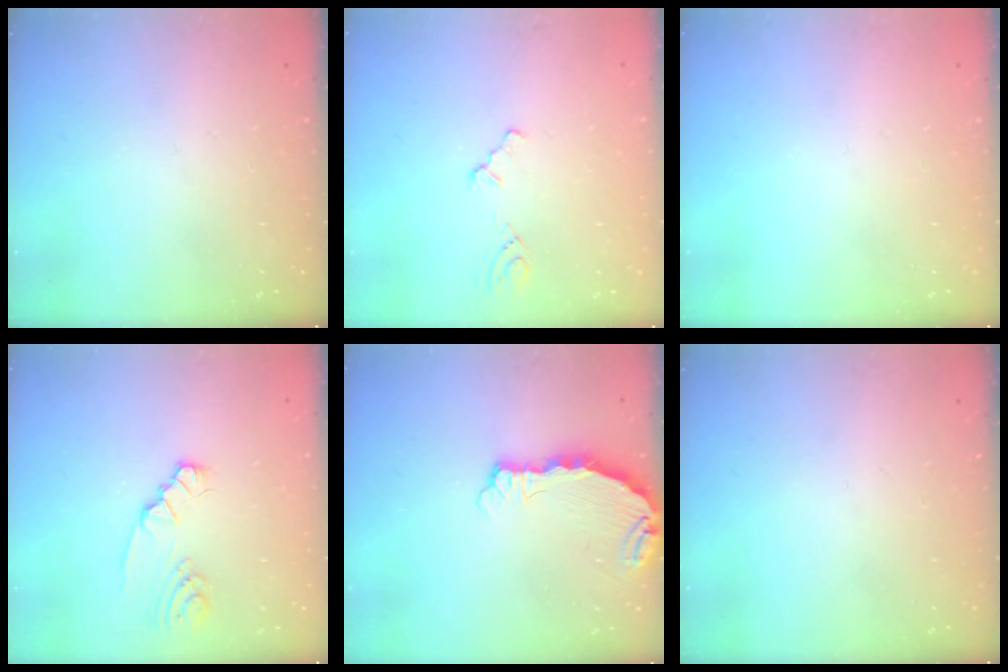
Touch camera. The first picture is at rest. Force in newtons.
{"total": 1.5, "press": 1.4, "slide": 0.2}
{"total": 0.0}
{"total": 3.4, "press": 3.4, "slide": 0.4}
{"total": 5.3, "press": 5.1, "slide": 1.3}
{"total": 0.0}